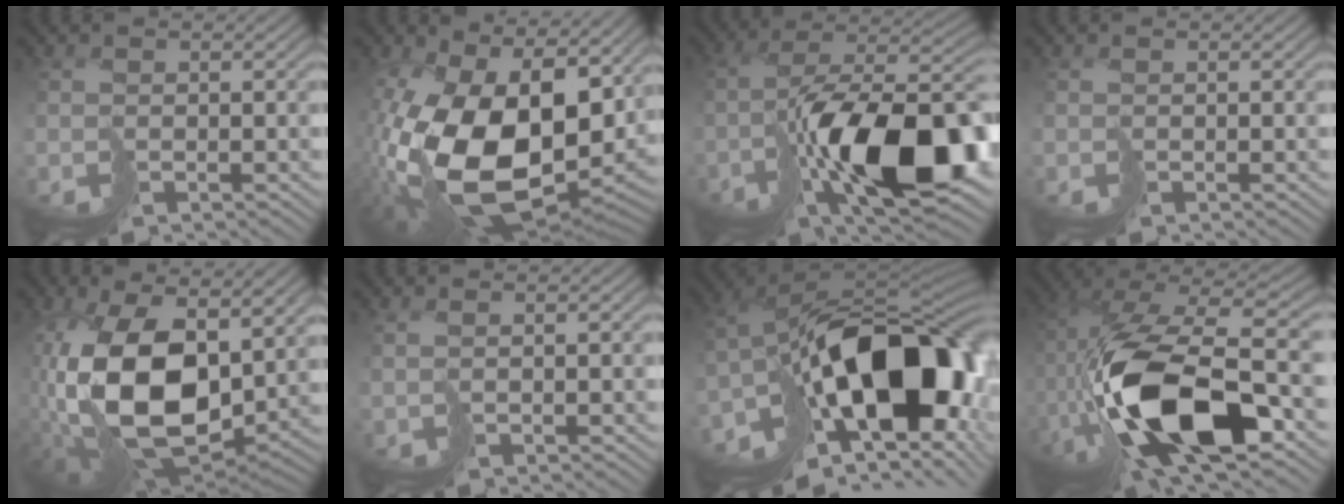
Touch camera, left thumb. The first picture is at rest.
{"total": 19.5, "force": [0.1, 11.1, 16.0], "torque": [-0.330, -0.065, 0.037]}
{"total": 17.4, "force": [-5.5, 7.1, 14.9], "torque": [-0.254, -0.007, -0.083]}
{"total": 0.0}
{"total": 16.8, "force": [2.6, 10.2, 13.1], "torque": [-0.282, -0.038, 0.059]}
{"total": 1.7, "force": [0.7, 0.5, 1.5], "torque": [-0.042, -0.002, 0.018]}
{"total": 19.2, "force": [-4.8, 10.1, 15.6], "torque": [-0.272, -0.026, -0.053]}
{"total": 17.7, "force": [-4.3, 7.9, 15.2], "torque": [-0.317, 0.006, -0.073]}